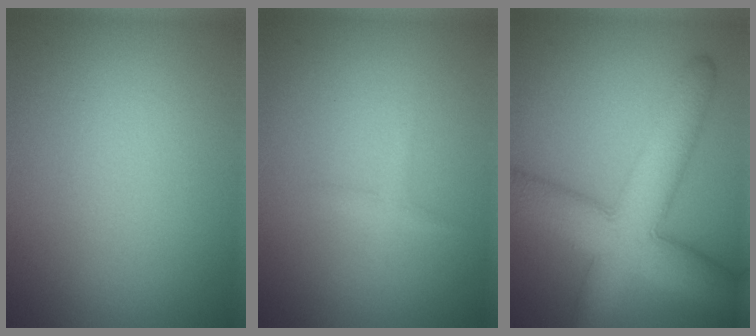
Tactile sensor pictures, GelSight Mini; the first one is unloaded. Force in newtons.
{"total": 0.9, "press": 0.8, "slide": 0.0}
{"total": 9.3, "press": 9.3, "slide": 0.3}